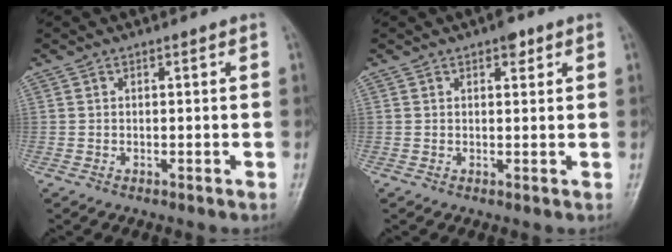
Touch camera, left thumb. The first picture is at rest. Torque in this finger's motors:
{"motor_torque": [1.22, 0.26, 0.41, -0.40, 0.01]}